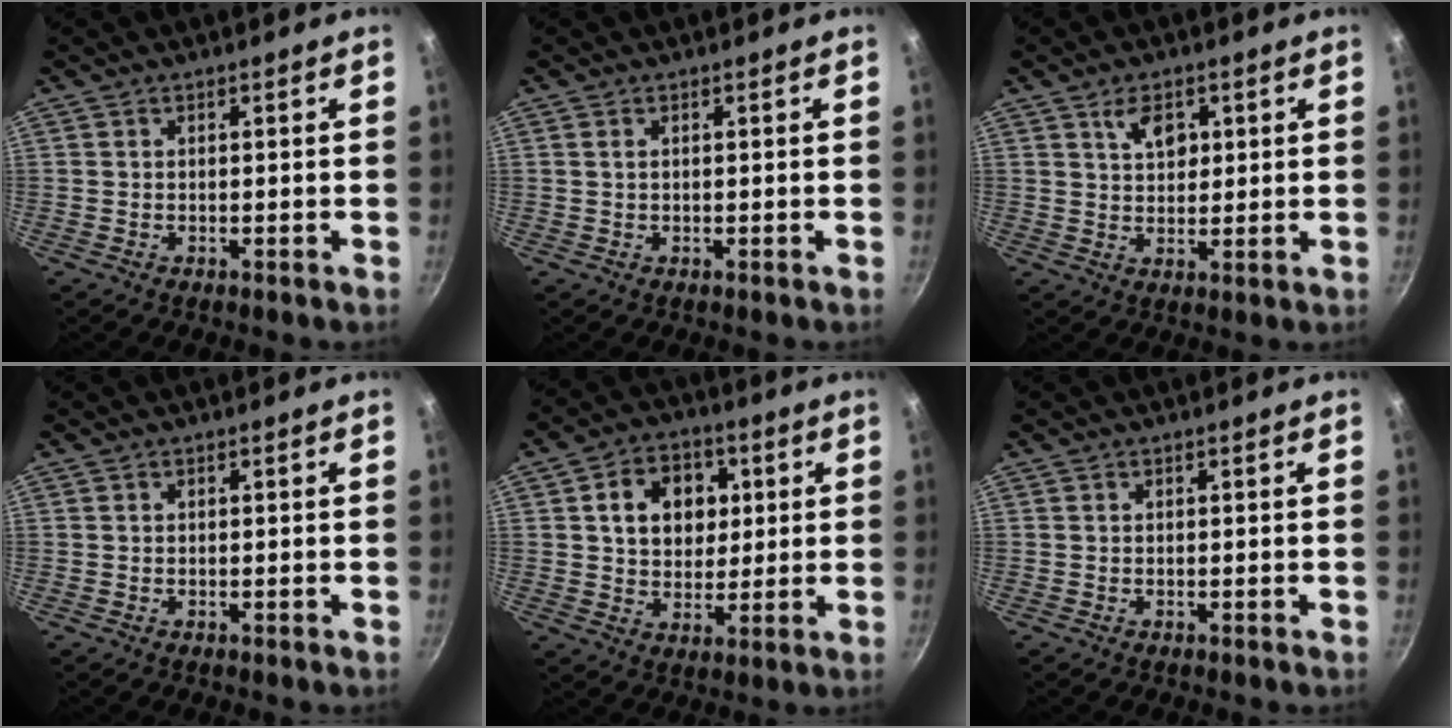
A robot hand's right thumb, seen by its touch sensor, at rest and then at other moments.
{"total": 0.6, "force": [0.2, 0.4, 0.5], "torque": [-0.009, 0.000, 0.004]}
{"total": 5.3, "force": [2.3, 3.4, 3.4], "torque": [-0.040, -0.010, 0.040]}
{"total": 0.0}
{"total": 11.5, "force": [2.7, 9.0, 6.6], "torque": [-0.073, 0.003, 0.040]}
{"total": 0.0}